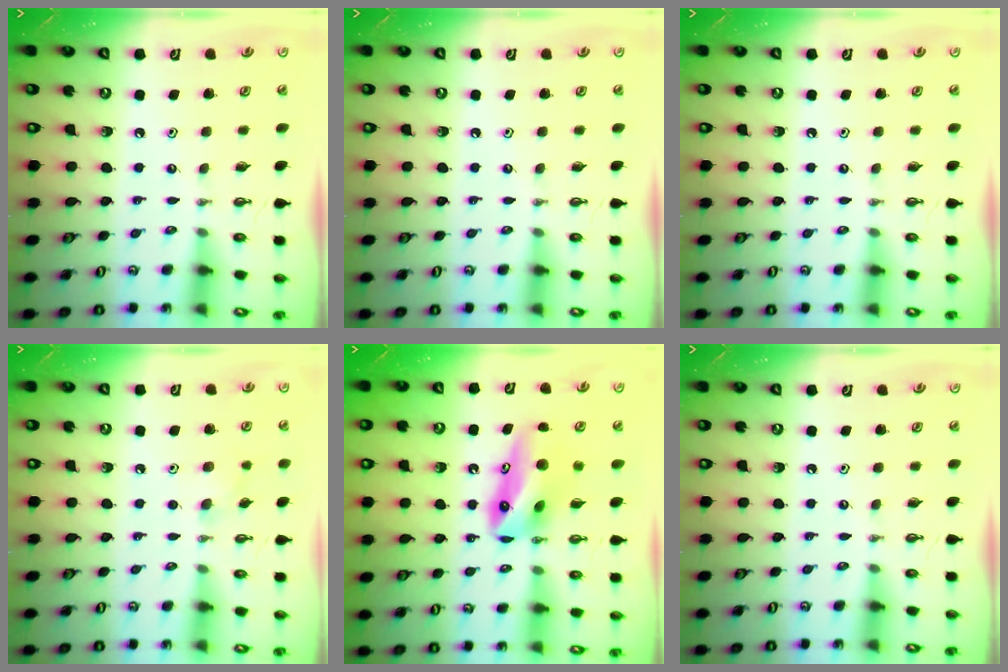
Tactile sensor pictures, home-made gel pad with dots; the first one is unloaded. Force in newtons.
{"total": 0.0}
{"total": 0.0}
{"total": 7.4, "press": 6.9, "slide": 2.8}
{"total": 10.7, "press": 8.6, "slide": 6.3}
{"total": 0.0}